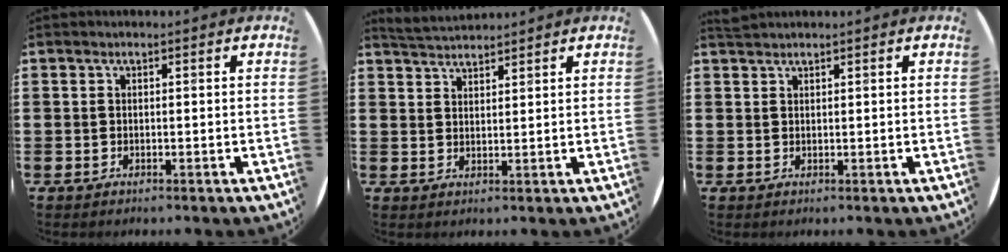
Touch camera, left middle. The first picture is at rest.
{"total": 3.2, "force": [3.2, 0.3, 0.2], "torque": [-0.012, -0.008, 0.061]}
{"total": 1.0, "force": [1.0, -0.1, 0.0], "torque": [-0.002, 0.000, 0.020]}